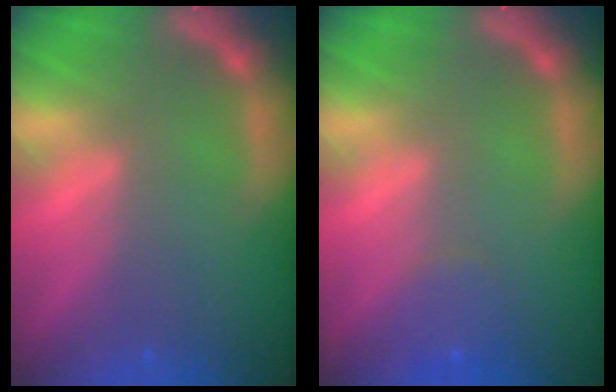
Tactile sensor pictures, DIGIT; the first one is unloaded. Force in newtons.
{"total": 1.9}